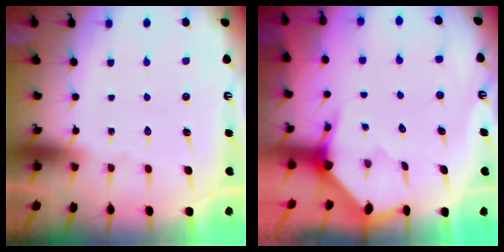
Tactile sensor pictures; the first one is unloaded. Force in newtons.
{"total": 3.4, "press": 3.3, "slide": 0.3}